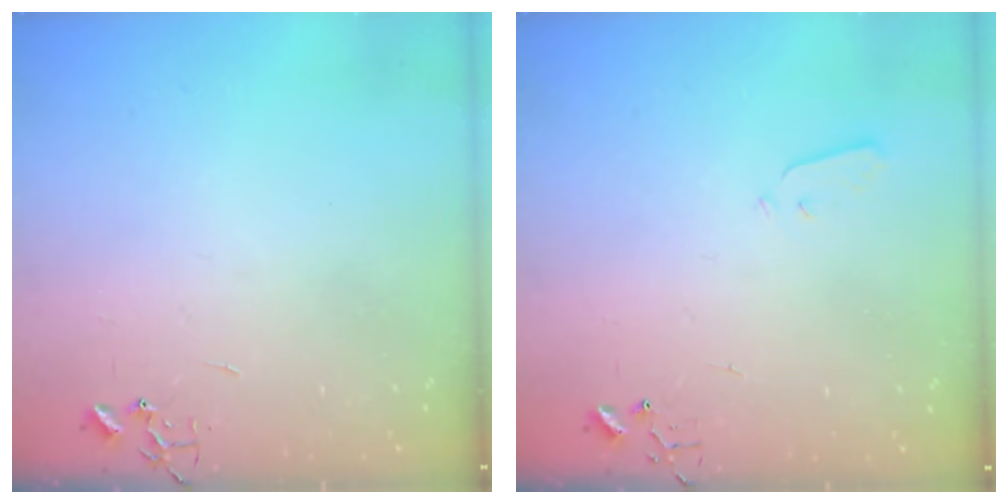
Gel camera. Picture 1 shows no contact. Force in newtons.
{"total": 2.8, "press": 2.7, "slide": 0.4}